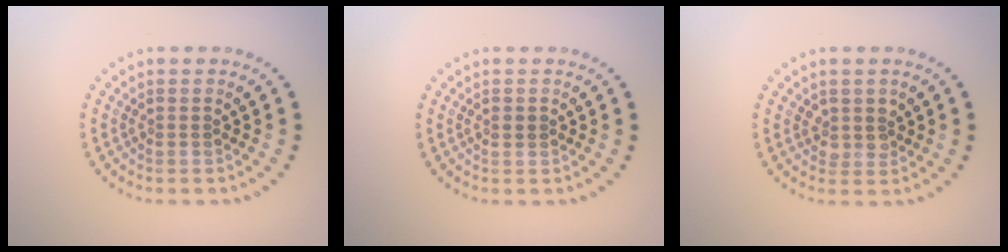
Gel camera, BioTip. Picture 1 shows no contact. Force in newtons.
{"total": 0.9, "press": 0.9, "slide": 0.0}
{"total": 1.7, "press": 1.5, "slide": 0.8}